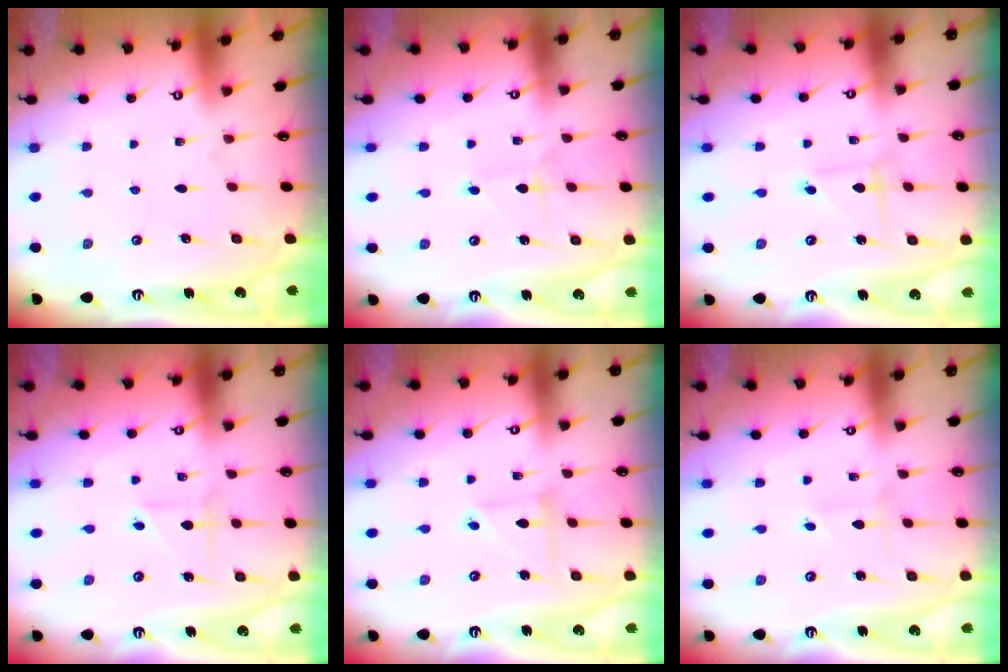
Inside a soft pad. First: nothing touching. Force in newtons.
{"total": 1.6, "press": 1.6, "slide": 0.0}
{"total": 1.4, "press": 1.3, "slide": 0.1}
{"total": 2.2, "press": 2.1, "slide": 0.6}
{"total": 3.4, "press": 3.4, "slide": 0.4}
{"total": 0.7, "press": 0.7, "slide": 0.0}